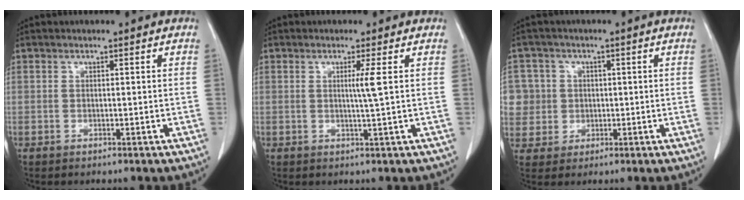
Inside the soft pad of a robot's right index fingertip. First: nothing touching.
{"total": 2.5, "force": [0.5, -0.9, 2.3], "torque": [-0.043, -0.007, 0.010]}
{"total": 10.2, "force": [1.0, 10.1, 1.3], "torque": [-0.061, 0.041, 0.037]}